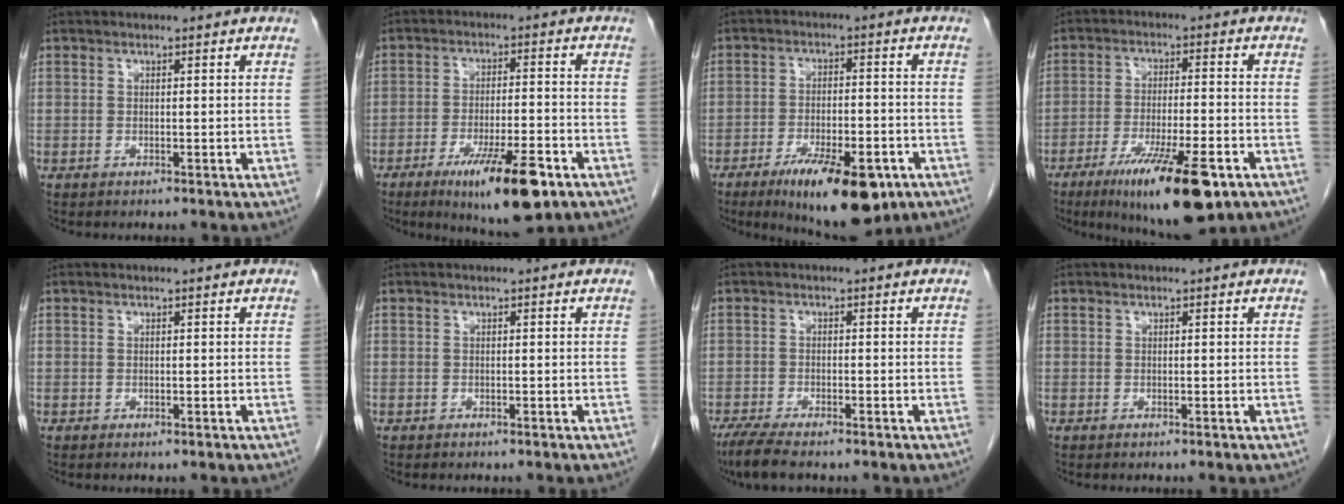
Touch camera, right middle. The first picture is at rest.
{"total": 11.9, "force": [-6.7, 1.8, 9.7], "torque": [-0.158, -0.022, -0.100]}
{"total": 13.2, "force": [-7.7, 4.0, 9.9], "torque": [-0.149, -0.014, -0.115]}
{"total": 14.3, "force": [-8.2, 2.3, 11.5], "torque": [-0.175, -0.028, -0.126]}
{"total": 0.0}
{"total": 0.0}
{"total": 5.1, "force": [-4.0, 0.9, 3.1], "torque": [-0.063, -0.015, -0.069]}
{"total": 0.0}